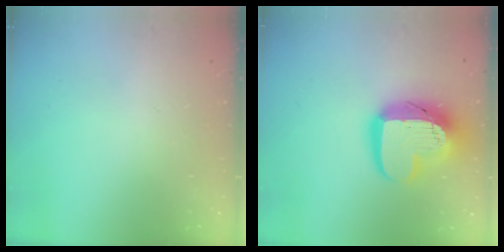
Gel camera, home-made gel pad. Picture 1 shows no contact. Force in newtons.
{"total": 18.3, "press": 18.3, "slide": 1.2}